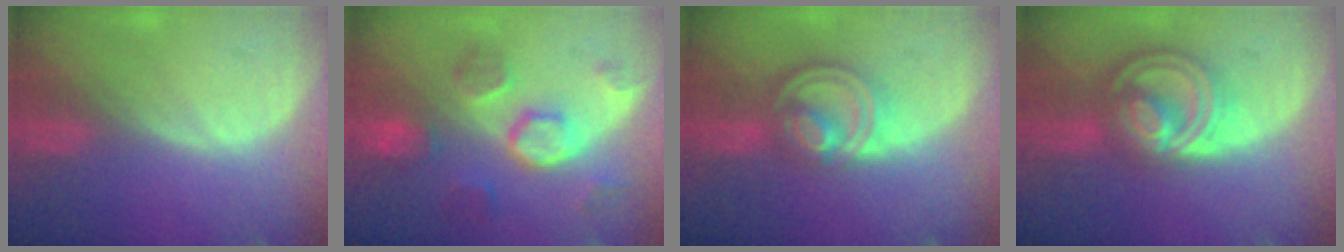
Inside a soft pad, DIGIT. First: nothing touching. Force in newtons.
{"total": 8.6, "press": 7.7, "slide": 3.8}
{"total": 8.0, "press": 6.9, "slide": 4.1}
{"total": 9.2, "press": 9.2, "slide": 0.6}